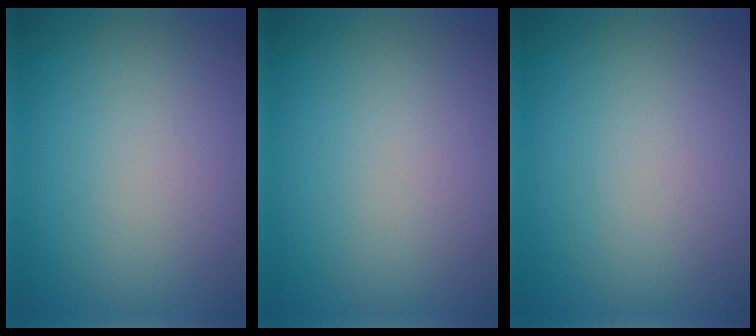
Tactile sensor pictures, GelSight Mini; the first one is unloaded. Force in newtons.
{"total": 0.0}
{"total": 0.0}